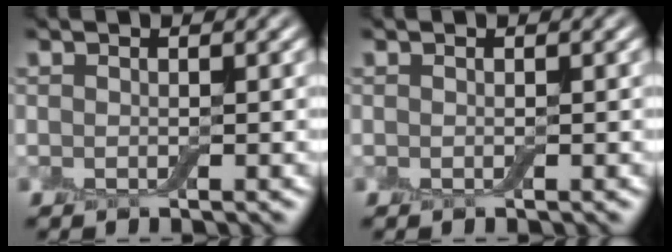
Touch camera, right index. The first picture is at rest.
{"total": 0.0}